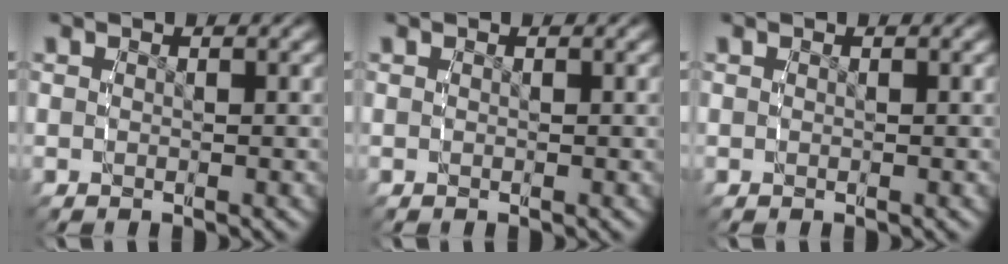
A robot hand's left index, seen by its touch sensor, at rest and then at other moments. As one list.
[{"total": 0.0}, {"total": 0.0}]